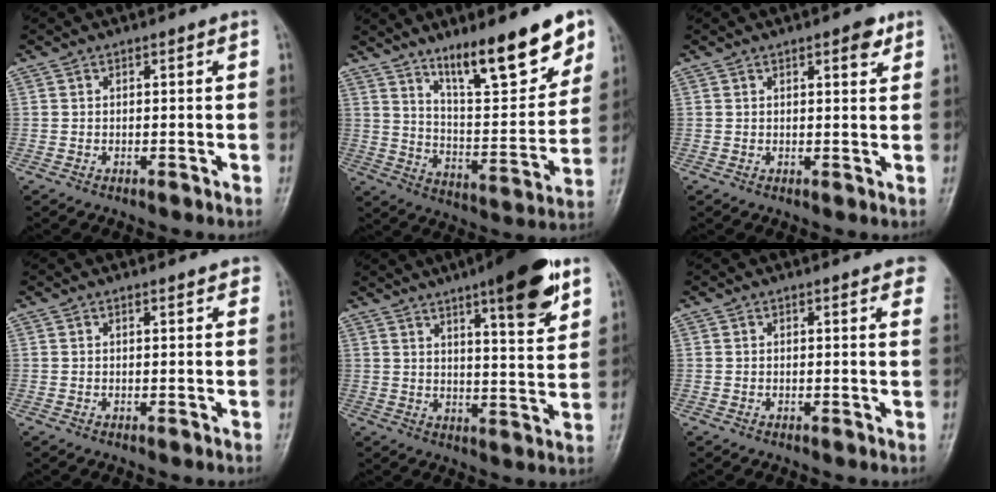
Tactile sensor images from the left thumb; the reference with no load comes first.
{"total": 17.7, "force": [11.9, 4.8, 12.2], "torque": [-0.144, -0.073, 0.198]}
{"total": 3.2, "force": [1.8, 0.9, 2.4], "torque": [-0.029, -0.008, 0.023]}
{"total": 1.4, "force": [1.1, 0.4, 0.7], "torque": [-0.005, -0.002, 0.011]}
{"total": 14.1, "force": [8.3, 2.9, 11.0], "torque": [-0.136, -0.042, 0.117]}
{"total": 5.4, "force": [3.8, 1.4, 3.6], "torque": [-0.025, -0.004, 0.031]}